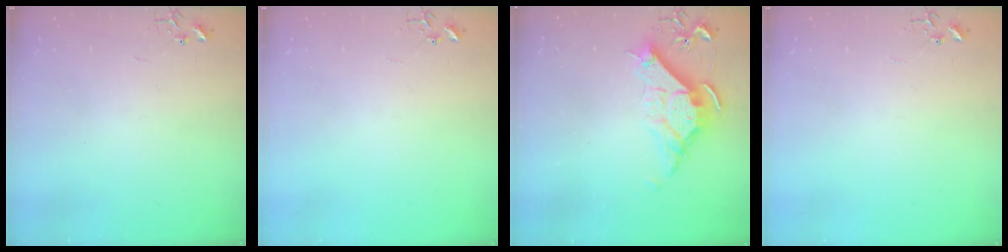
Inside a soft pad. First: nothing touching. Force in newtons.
{"total": 0.0}
{"total": 10.8, "press": 10.8, "slide": 0.3}
{"total": 0.0}